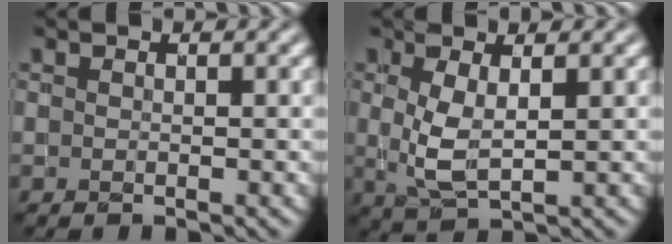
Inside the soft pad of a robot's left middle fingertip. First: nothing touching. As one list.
[{"total": 3.1, "force": [0.5, 1.3, 2.8], "torque": [-0.063, -0.004, 0.015]}]